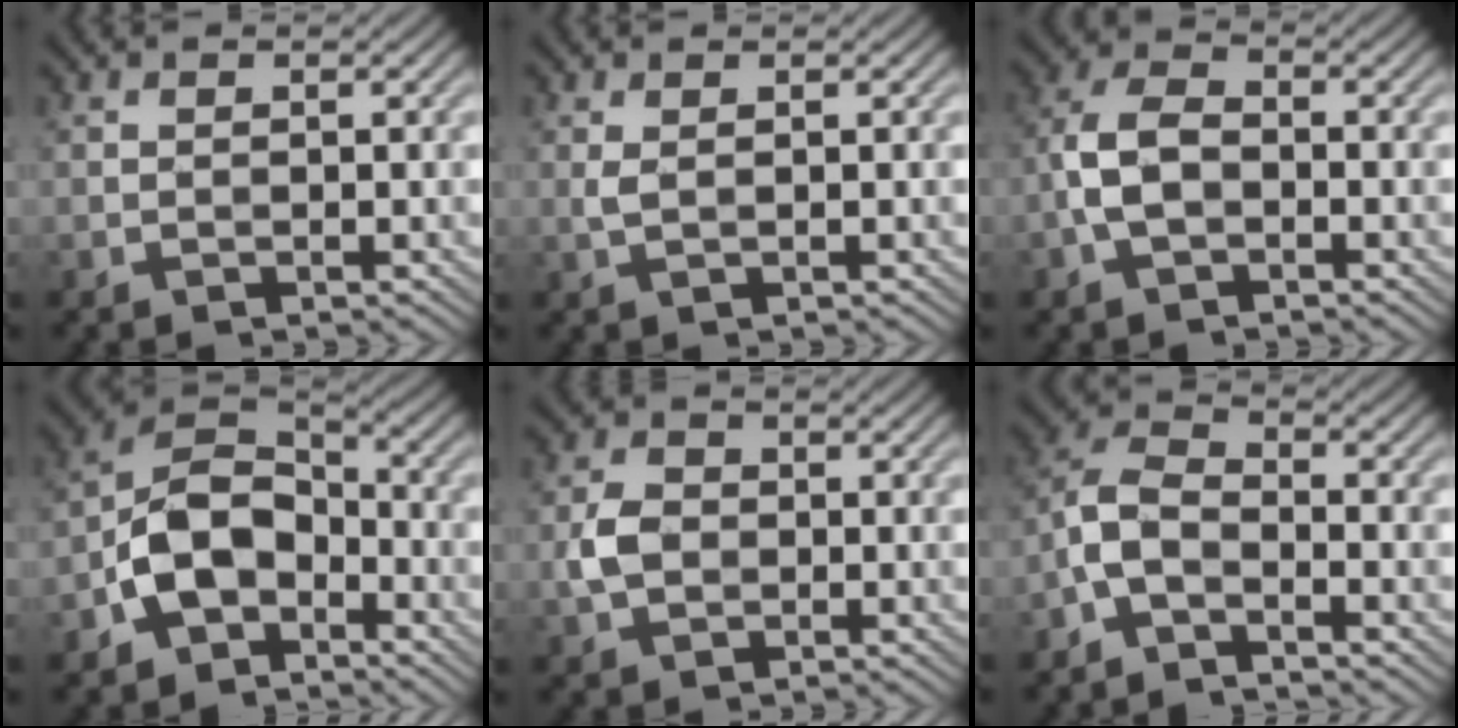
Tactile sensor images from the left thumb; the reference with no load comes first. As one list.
[{"total": 1.0, "force": [0.3, 0.0, 0.9], "torque": [-0.030, 0.002, 0.010]}, {"total": 5.0, "force": [-1.5, 2.7, 3.9], "torque": [-0.093, 0.013, -0.037]}, {"total": 8.4, "force": [-4.1, 5.3, 5.1], "torque": [-0.097, 0.012, -0.094]}, {"total": 3.4, "force": [-0.5, 2.6, 2.1], "torque": [-0.054, 0.003, -0.014]}, {"total": 4.8, "force": [-2.9, 1.9, 3.3], "torque": [-0.077, 0.012, -0.073]}]